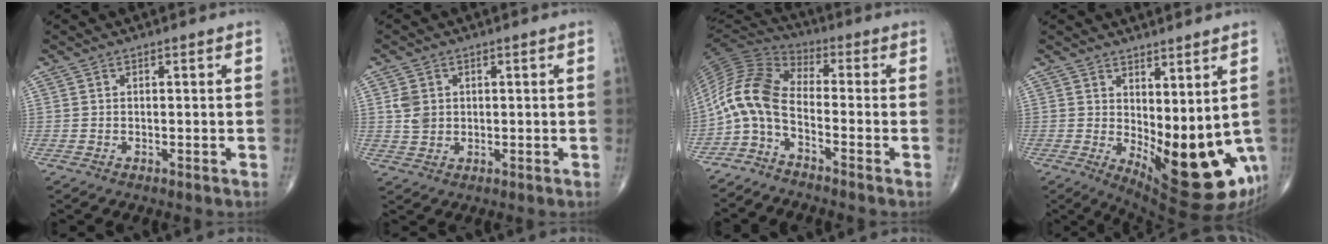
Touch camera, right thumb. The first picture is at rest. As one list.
[{"total": 3.6, "force": [0.7, 3.0, 2.0], "torque": [-0.026, -0.001, 0.018]}, {"total": 10.2, "force": [-3.6, 4.5, 8.4], "torque": [-0.178, 0.062, -0.091]}, {"total": 15.8, "force": [-1.1, 6.6, 14.4], "torque": [-0.187, -0.034, 0.007]}]